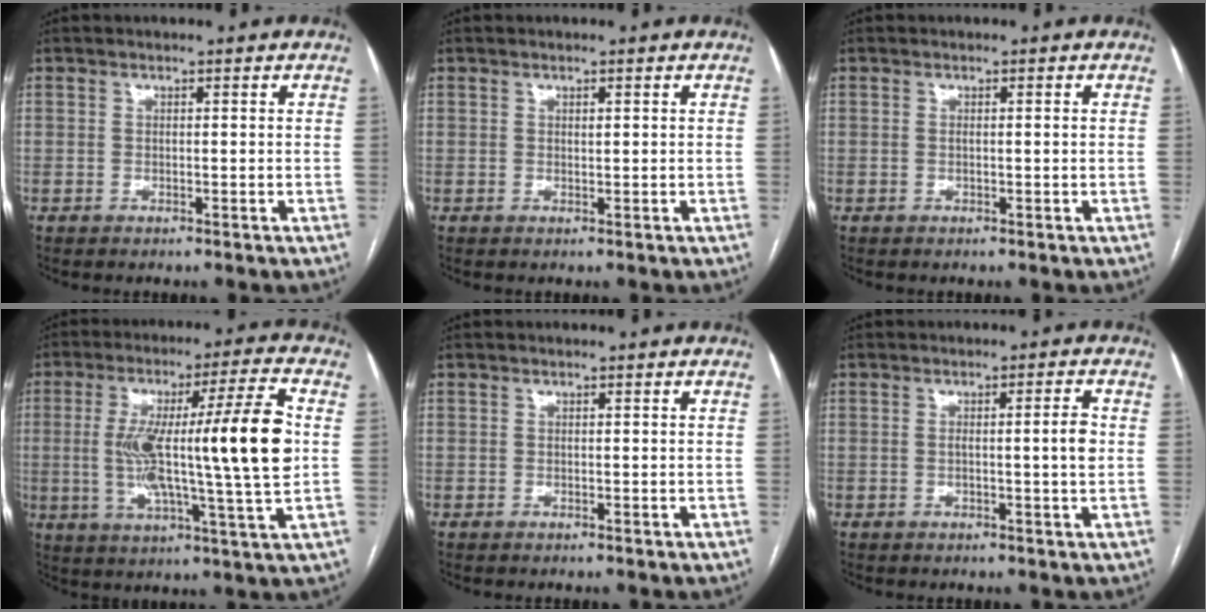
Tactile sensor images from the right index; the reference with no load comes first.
{"total": 0.5, "force": [0.2, 0.1, 0.4], "torque": [-0.010, -0.002, 0.005]}
{"total": 0.8, "force": [-0.1, 0.0, 0.8], "torque": [-0.015, 0.000, 0.001]}
{"total": 19.2, "force": [0.9, 0.1, 19.2], "torque": [-0.322, 0.009, 0.006]}
{"total": 0.0}
{"total": 3.4, "force": [-0.1, -0.2, 3.4], "torque": [-0.054, 0.002, -0.001]}